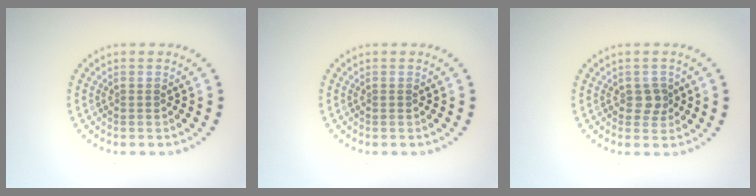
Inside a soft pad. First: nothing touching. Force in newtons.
{"total": 0.0}
{"total": 1.5, "press": 1.4, "slide": 0.5}